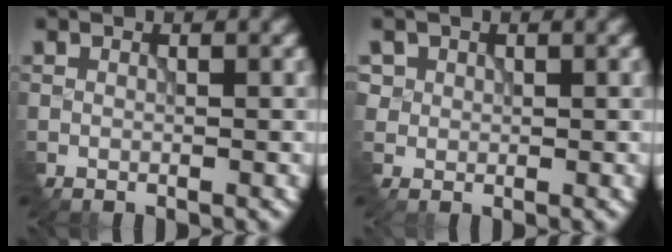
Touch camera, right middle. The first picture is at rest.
{"total": 1.5, "force": [0.7, 1.3, 0.1], "torque": [-0.008, -0.003, 0.010]}